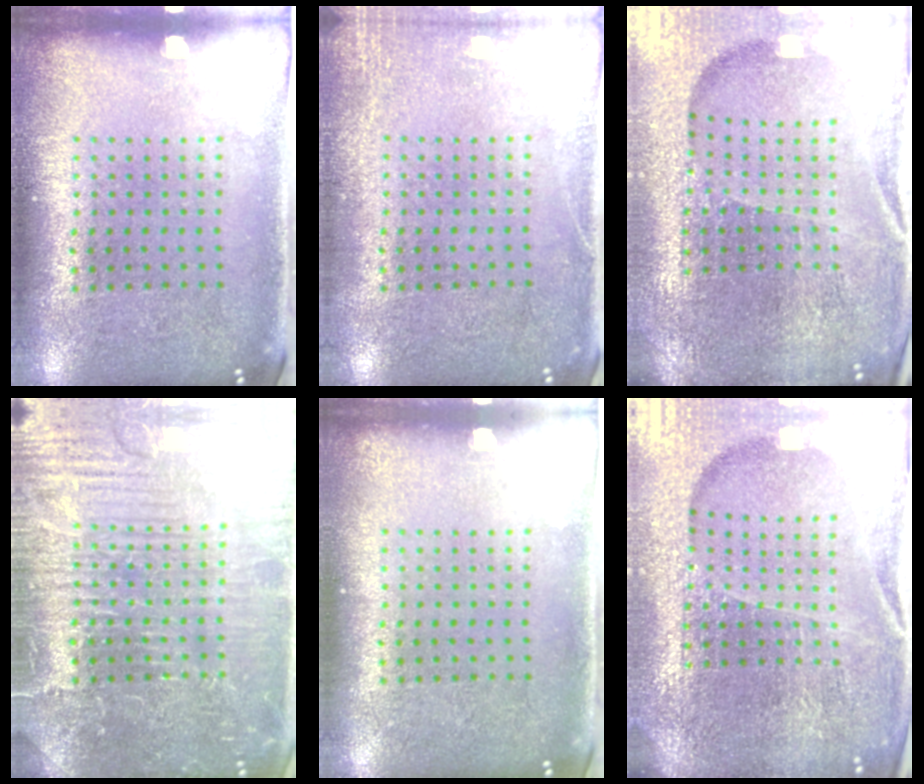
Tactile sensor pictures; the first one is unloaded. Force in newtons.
{"total": 2.5, "press": 2.4, "slide": 0.3}
{"total": 5.0, "press": 4.7, "slide": 1.7}
{"total": 5.2, "press": 5.1, "slide": 0.6}
{"total": 0.0}
{"total": 5.8, "press": 5.1, "slide": 2.7}